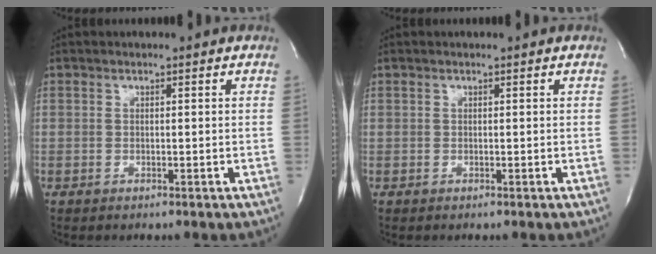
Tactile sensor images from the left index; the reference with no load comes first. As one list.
[{"total": 0.0}]